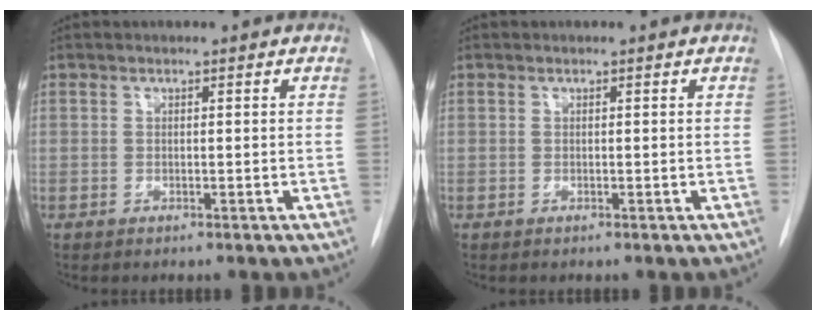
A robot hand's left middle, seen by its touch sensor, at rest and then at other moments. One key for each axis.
{"total": 0.0}